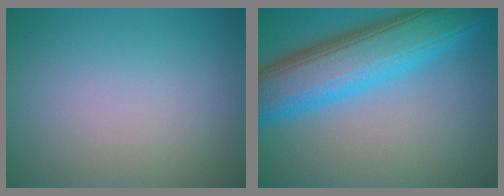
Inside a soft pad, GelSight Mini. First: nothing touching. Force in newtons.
{"total": 9.6, "press": 9.6, "slide": 0.3}